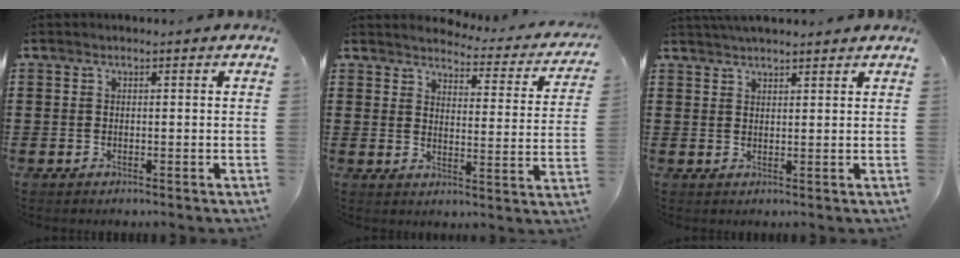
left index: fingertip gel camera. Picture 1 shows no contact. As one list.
[{"total": 2.9, "force": [2.8, -0.1, 0.5], "torque": [-0.021, -0.029, 0.041]}, {"total": 2.3, "force": [2.3, 0.1, 0.3], "torque": [-0.012, -0.001, 0.044]}]